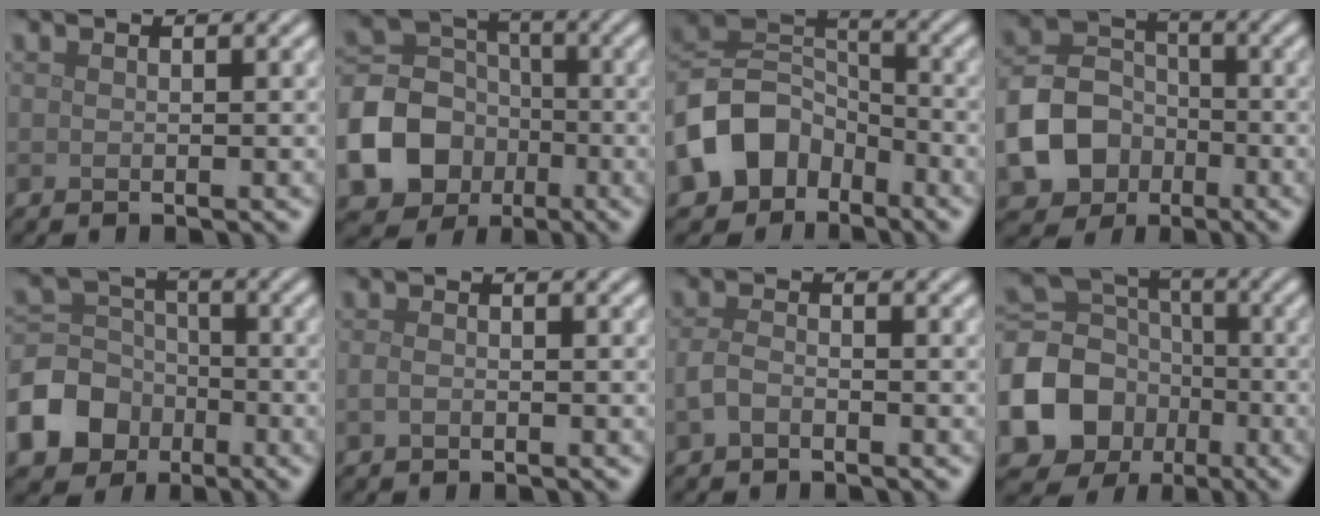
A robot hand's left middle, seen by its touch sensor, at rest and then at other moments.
{"total": 11.3, "force": [-3.9, 9.8, 4.0], "torque": [-0.109, -0.024, -0.098]}
{"total": 8.6, "force": [-4.4, 6.3, 3.8], "torque": [-0.067, 0.001, -0.098]}
{"total": 7.4, "force": [-2.7, 5.9, 3.6], "torque": [-0.068, -0.006, -0.059]}
{"total": 9.3, "force": [-4.5, 7.6, 2.9], "torque": [-0.076, -0.013, -0.106]}
{"total": 0.7, "force": [-0.3, 0.4, 0.5], "torque": [-0.014, -0.001, -0.007]}
{"total": 1.6, "force": [-0.7, 0.9, 1.1], "torque": [-0.027, 0.003, -0.019]}
{"total": 11.8, "force": [-4.0, 10.2, 4.5], "torque": [-0.126, -0.022, -0.086]}